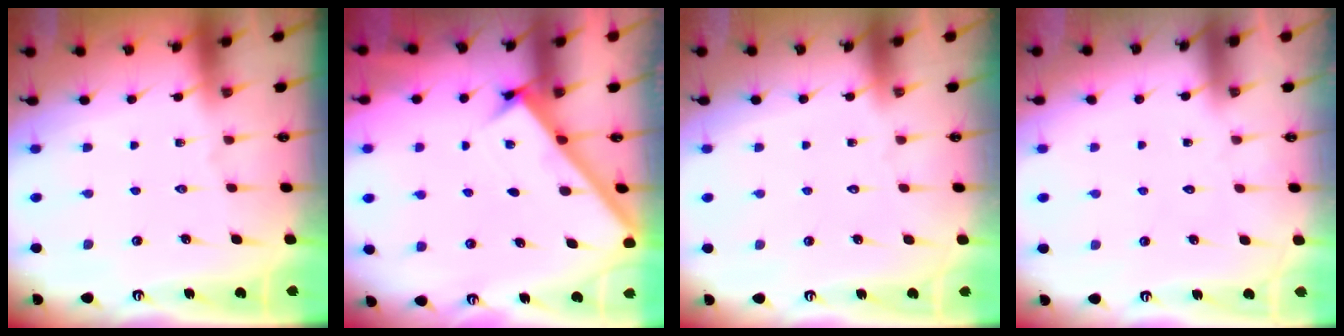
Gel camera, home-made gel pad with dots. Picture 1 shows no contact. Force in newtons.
{"total": 2.8, "press": 2.8, "slide": 0.4}
{"total": 1.8, "press": 1.8, "slide": 0.1}
{"total": 1.5, "press": 1.5, "slide": 0.2}